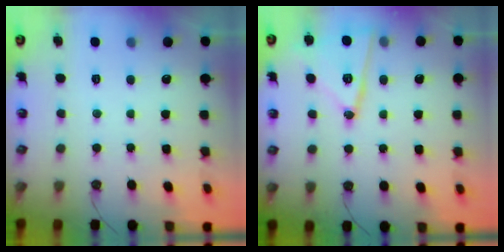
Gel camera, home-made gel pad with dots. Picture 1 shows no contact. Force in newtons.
{"total": 14.7, "press": 14.7, "slide": 0.5}